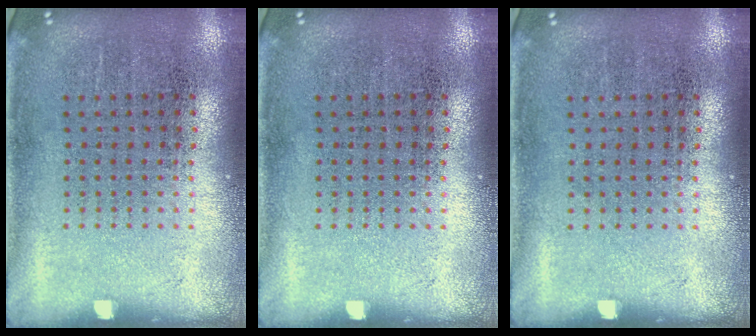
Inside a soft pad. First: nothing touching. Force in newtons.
{"total": 0.0}
{"total": 0.0}